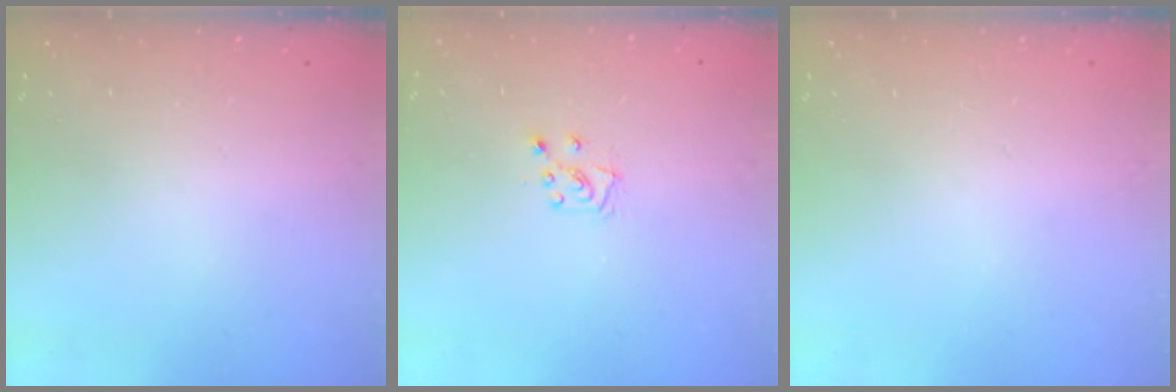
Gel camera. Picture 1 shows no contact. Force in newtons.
{"total": 5.4, "press": 5.4, "slide": 0.6}
{"total": 0.0}